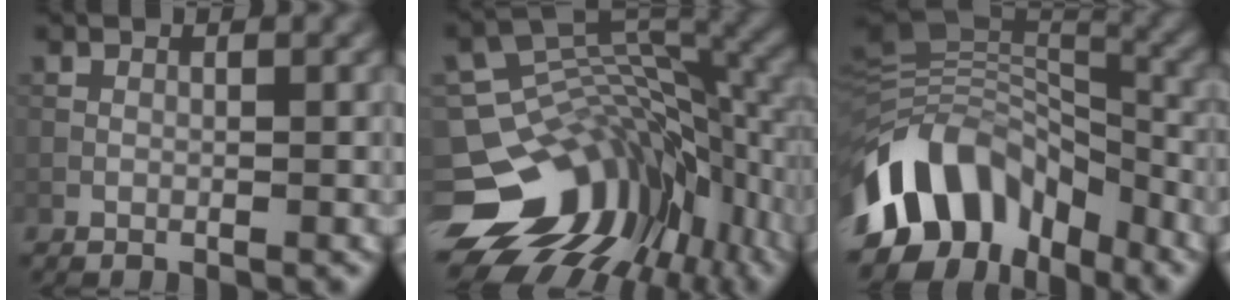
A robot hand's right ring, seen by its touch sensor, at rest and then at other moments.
{"total": 14.6, "force": [-7.3, 9.9, 7.9], "torque": [-0.156, -0.005, -0.110]}
{"total": 12.4, "force": [-5.8, 7.9, 7.6], "torque": [-0.146, 0.021, -0.113]}